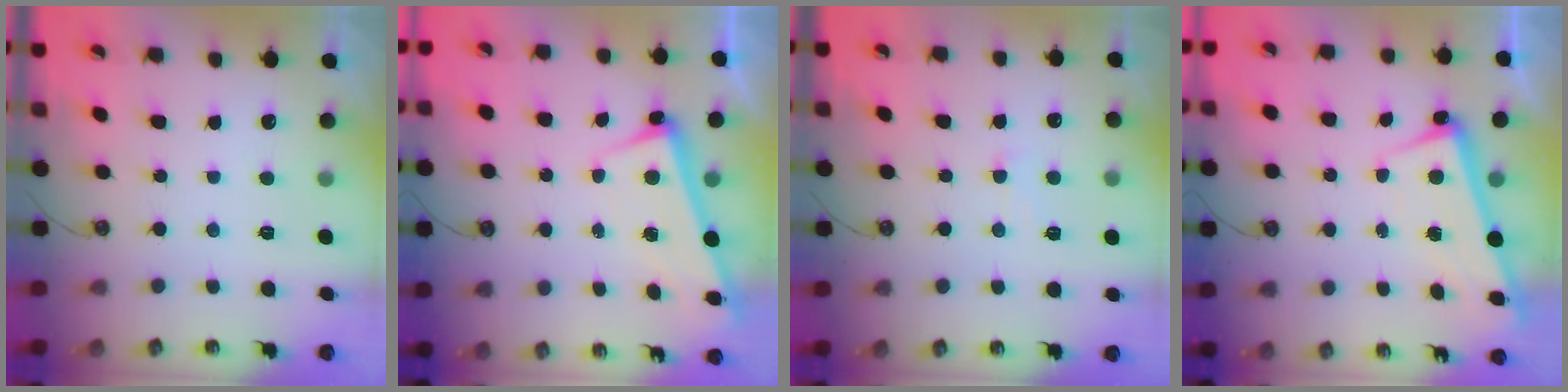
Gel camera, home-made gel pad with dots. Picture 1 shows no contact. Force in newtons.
{"total": 2.5, "press": 2.4, "slide": 0.7}
{"total": 0.8, "press": 0.6, "slide": 0.6}
{"total": 2.2, "press": 2.1, "slide": 0.9}